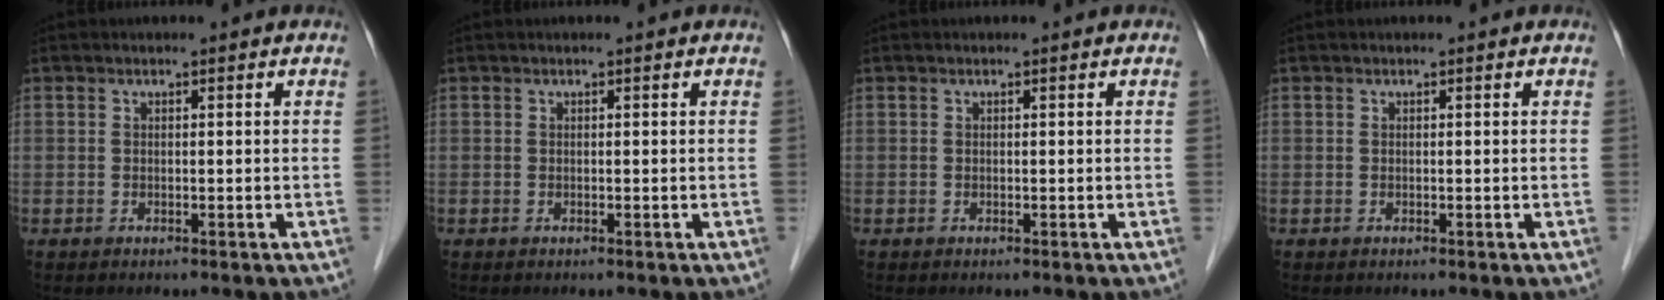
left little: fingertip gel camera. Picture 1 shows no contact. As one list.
[{"total": 0.0}, {"total": 0.0}, {"total": 0.0}]